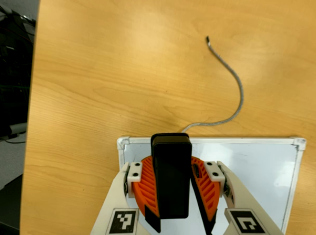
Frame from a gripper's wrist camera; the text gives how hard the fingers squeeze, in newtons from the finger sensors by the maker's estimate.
{"total": 10.6, "left": 9.8, "right": 11.3}